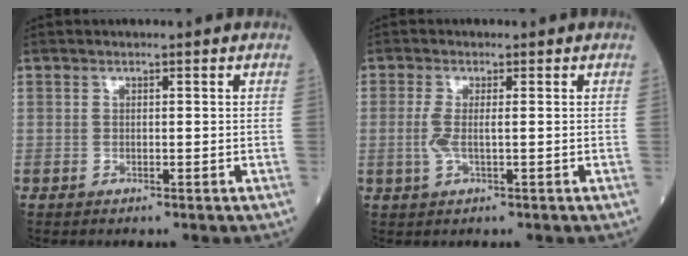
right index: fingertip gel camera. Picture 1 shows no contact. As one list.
[{"total": 2.8, "force": [-0.2, 0.5, 2.7], "torque": [-0.067, -0.004, -0.005]}]